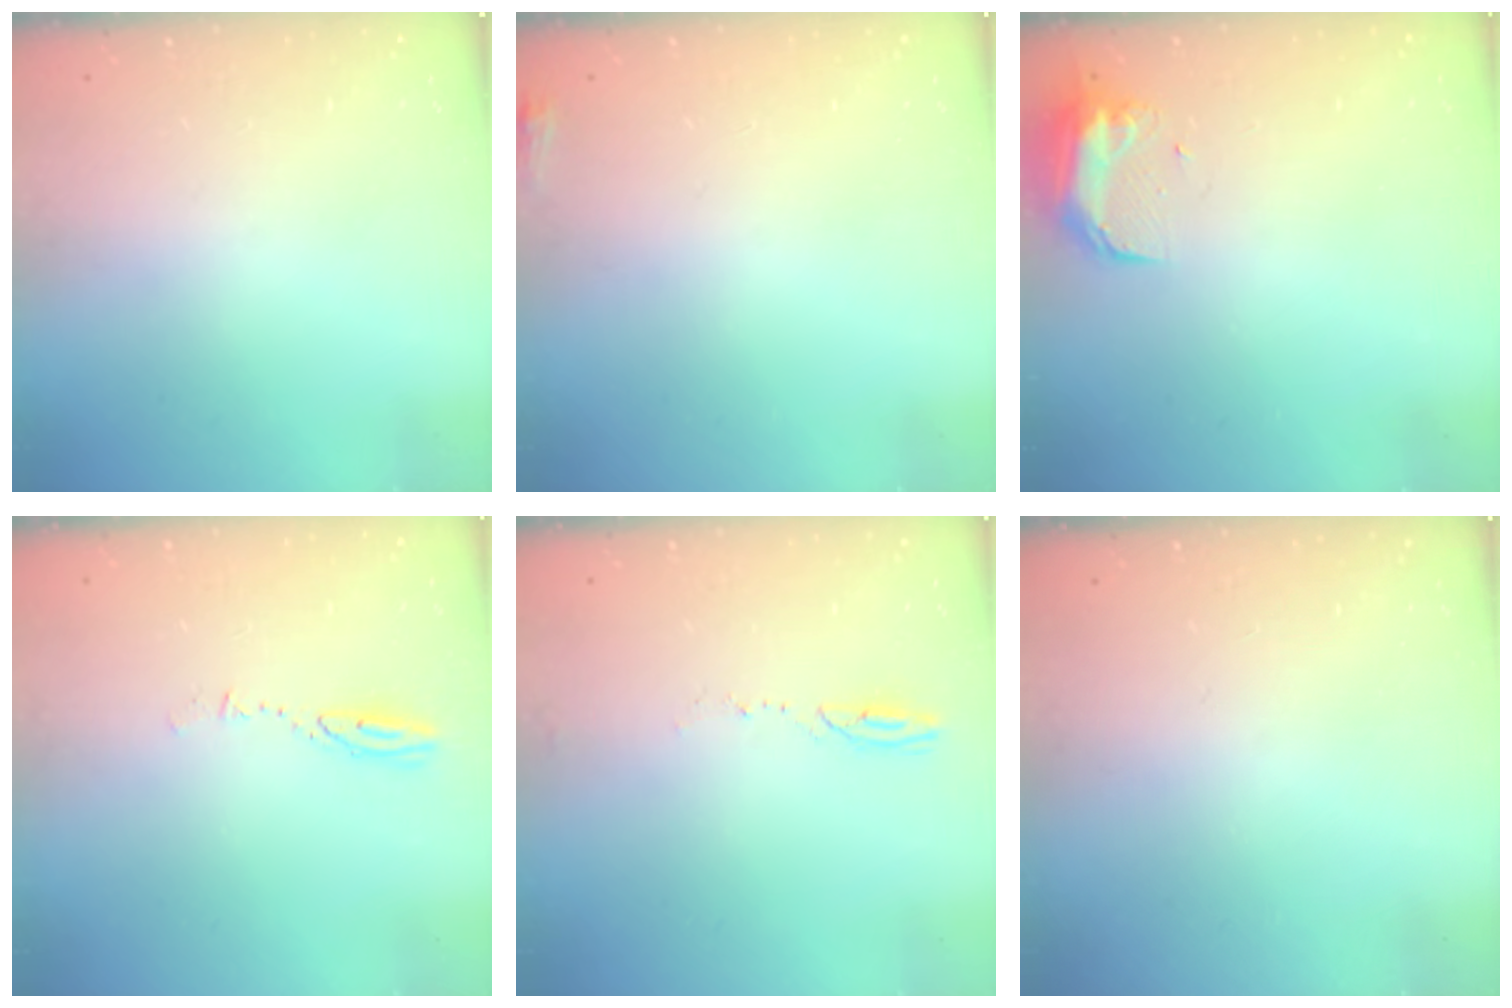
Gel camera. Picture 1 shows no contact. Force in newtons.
{"total": 3.2, "press": 2.9, "slide": 1.3}
{"total": 9.2, "press": 9.2, "slide": 0.6}
{"total": 3.5, "press": 3.4, "slide": 0.3}
{"total": 4.7, "press": 4.7, "slide": 0.5}
{"total": 0.0}